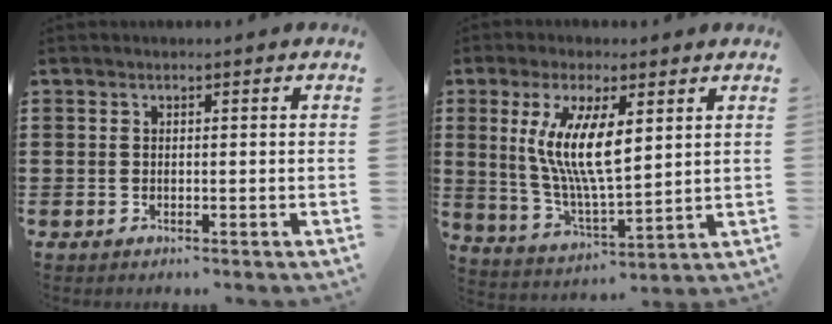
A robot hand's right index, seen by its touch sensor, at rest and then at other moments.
{"total": 9.8, "force": [2.8, 2.9, 8.9], "torque": [-0.185, 0.000, 0.048]}